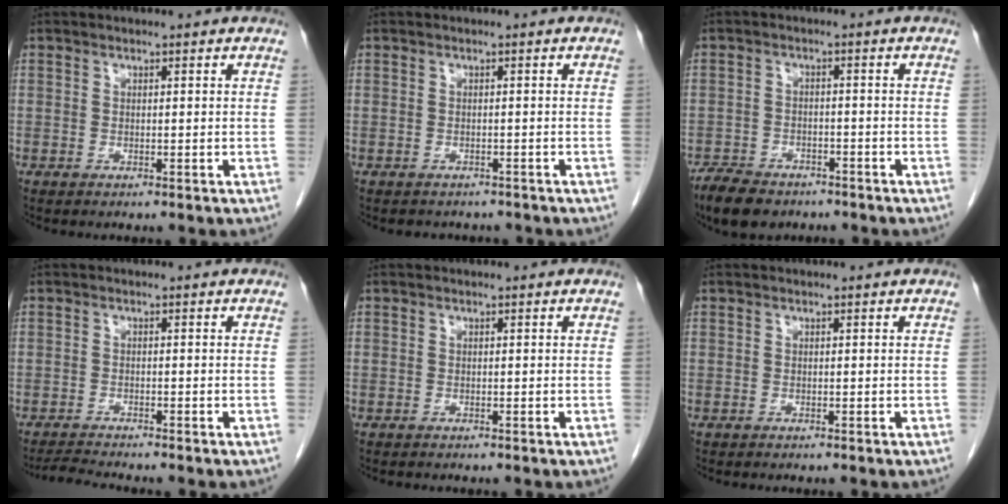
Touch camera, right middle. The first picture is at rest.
{"total": 3.2, "force": [-2.8, 1.5, 0.4], "torque": [-0.011, 0.001, -0.034]}
{"total": 7.3, "force": [-5.8, 3.3, 2.9], "torque": [-0.053, -0.005, -0.093]}
{"total": 2.6, "force": [-2.4, -1.0, 0.3], "torque": [-0.018, -0.018, -0.046]}
{"total": 0.0}
{"total": 0.0}